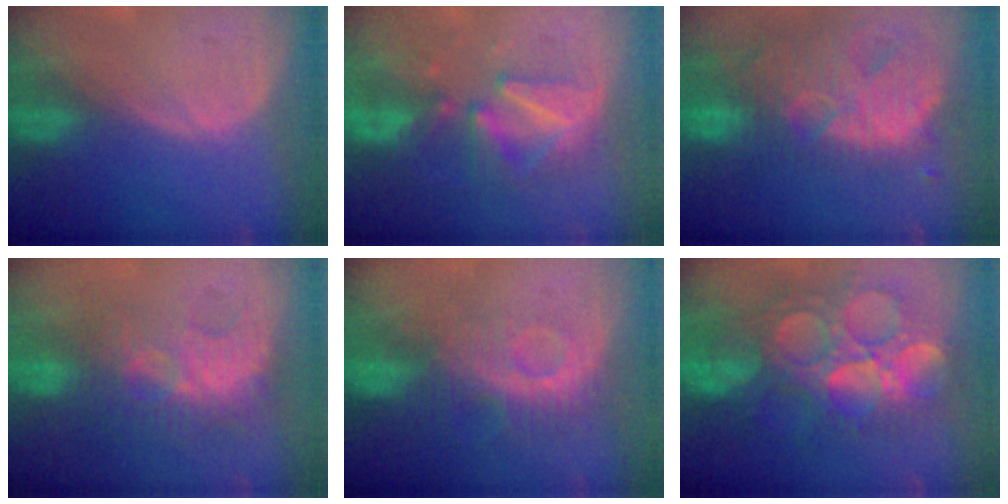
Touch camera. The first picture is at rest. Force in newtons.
{"total": 8.7, "press": 8.2, "slide": 3.0}
{"total": 13.9, "press": 11.7, "slide": 7.5}
{"total": 9.4, "press": 8.4, "slide": 4.3}
{"total": 9.3, "press": 8.2, "slide": 4.3}
{"total": 13.2, "press": 13.1, "slide": 1.7}